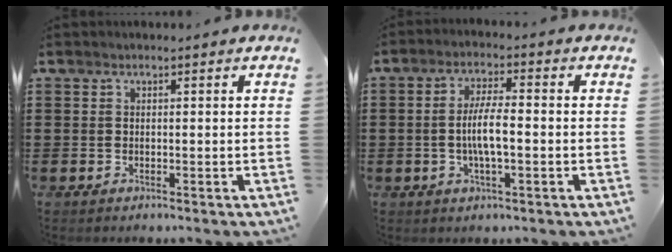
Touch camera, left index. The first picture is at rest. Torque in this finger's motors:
{"motor_torque": [1.23, 0.08, 0.48, 0.10]}